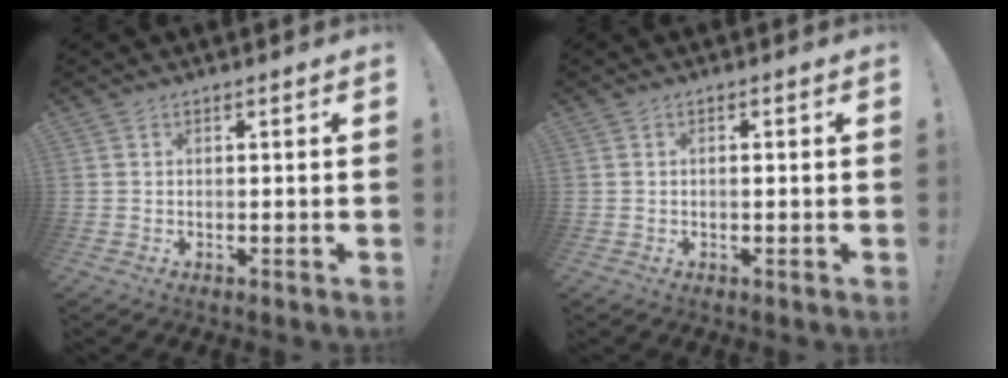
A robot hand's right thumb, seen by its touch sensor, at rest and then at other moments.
{"total": 0.8, "force": [-0.4, 0.0, 0.7], "torque": [-0.005, -0.002, -0.011]}